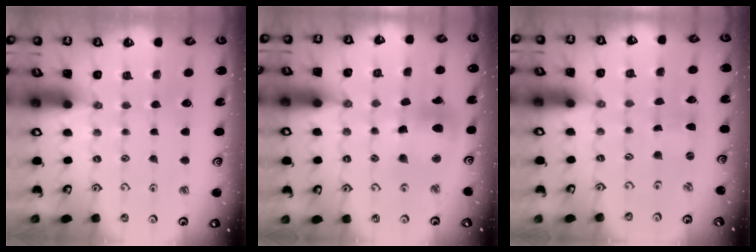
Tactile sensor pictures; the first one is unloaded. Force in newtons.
{"total": 12.5, "press": 12.4, "slide": 1.5}
{"total": 0.0}